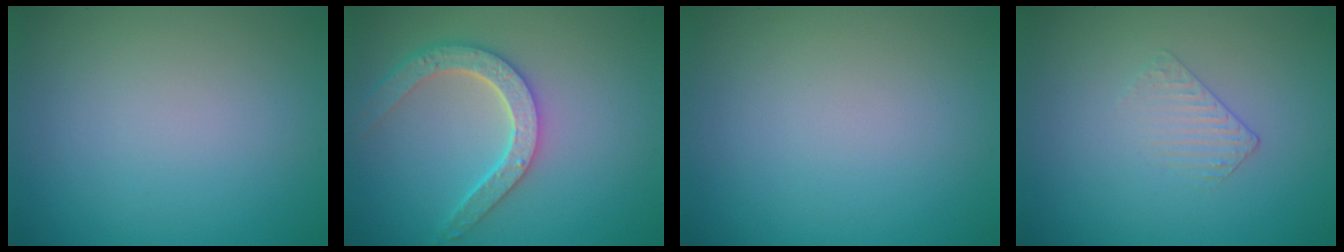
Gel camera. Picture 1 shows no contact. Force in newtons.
{"total": 4.6, "press": 3.8, "slide": 2.6}
{"total": 0.0}
{"total": 1.0, "press": 0.3, "slide": 1.0}